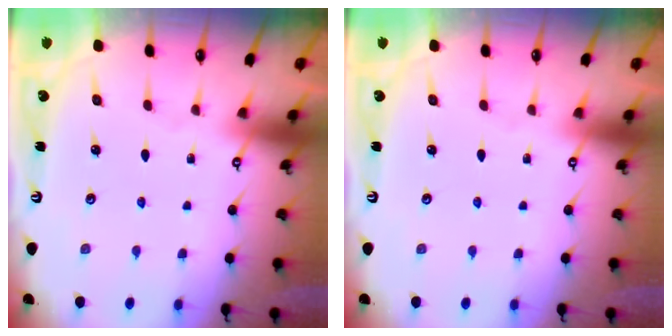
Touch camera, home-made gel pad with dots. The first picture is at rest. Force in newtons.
{"total": 0.0}